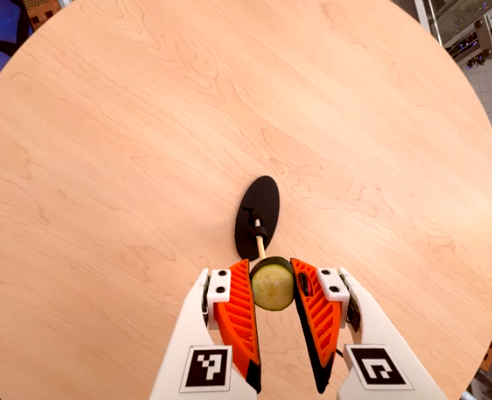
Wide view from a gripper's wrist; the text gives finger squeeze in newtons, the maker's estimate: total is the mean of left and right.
{"total": 7.4, "left": 7.3, "right": 7.6}